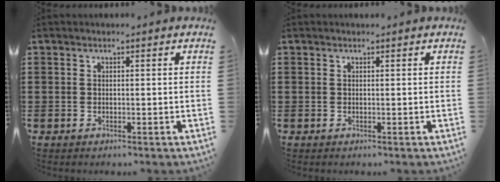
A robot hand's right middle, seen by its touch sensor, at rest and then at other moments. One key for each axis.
{"total": 0.0}